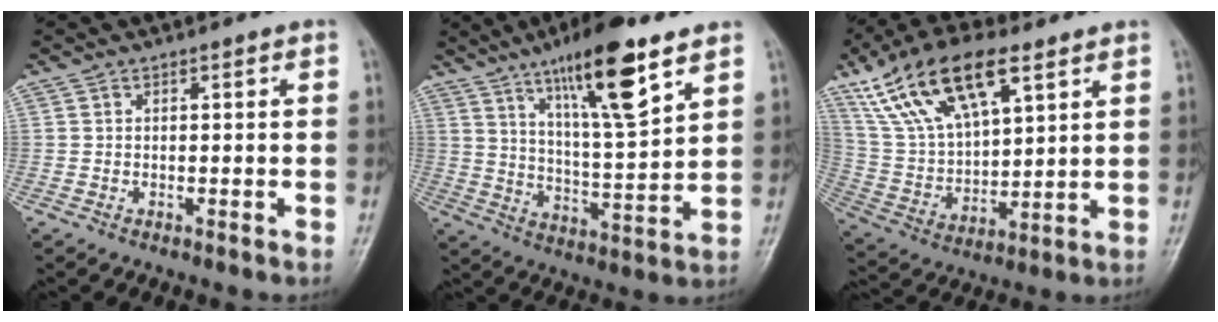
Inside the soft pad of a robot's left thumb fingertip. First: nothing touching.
{"total": 16.4, "force": [9.8, 3.3, 12.8], "torque": [-0.202, -0.049, 0.170]}
{"total": 19.7, "force": [10.8, 8.7, 14.0], "torque": [-0.244, -0.019, 0.209]}